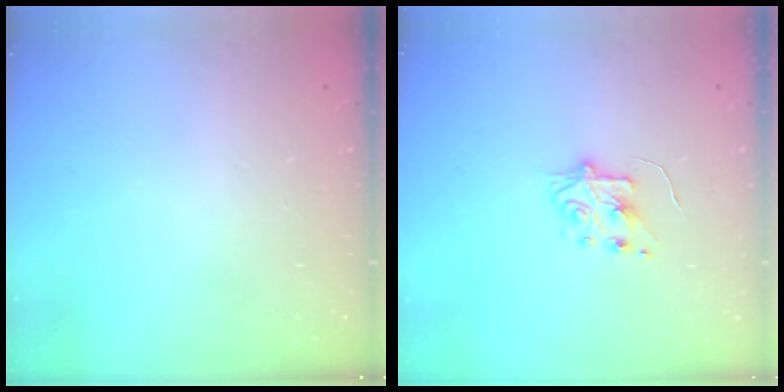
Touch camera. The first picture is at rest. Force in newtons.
{"total": 5.8, "press": 5.8, "slide": 0.6}